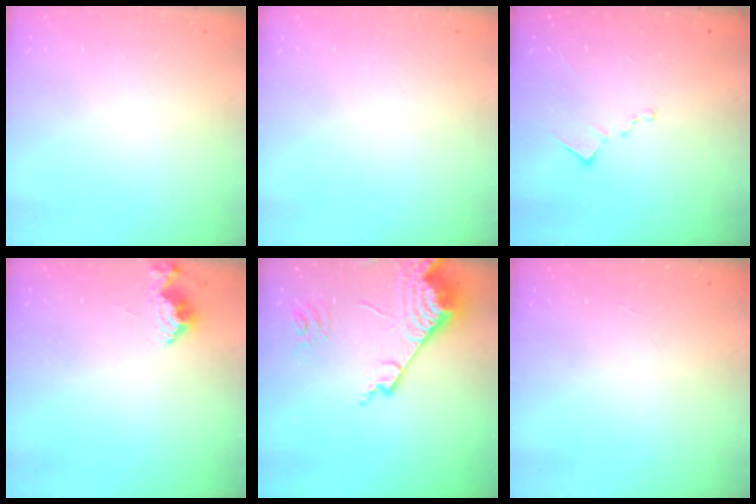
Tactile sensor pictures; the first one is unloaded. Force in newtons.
{"total": 0.0}
{"total": 9.1, "press": 9.1, "slide": 0.4}
{"total": 5.3, "press": 5.3, "slide": 0.7}
{"total": 15.9, "press": 15.8, "slide": 1.9}
{"total": 2.1, "press": 2.1, "slide": 0.4}